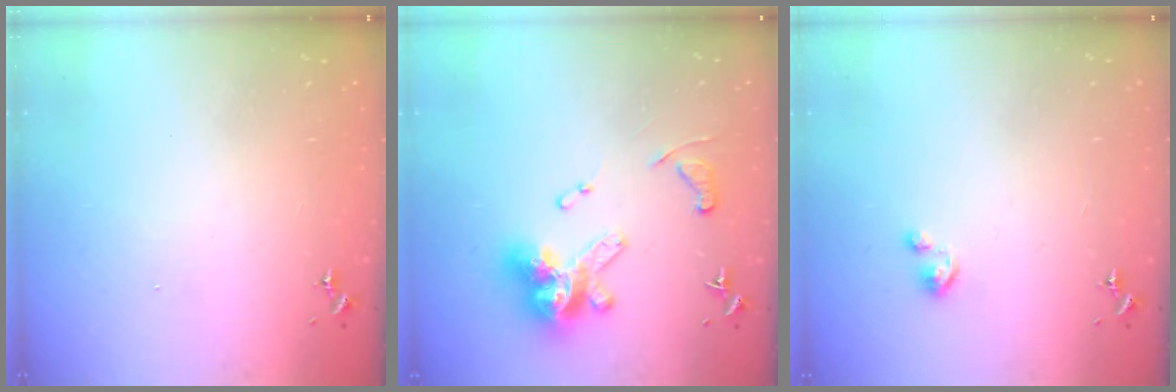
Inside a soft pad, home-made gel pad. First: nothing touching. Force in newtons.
{"total": 17.1, "press": 17.0, "slide": 1.4}
{"total": 2.4, "press": 2.4, "slide": 0.2}